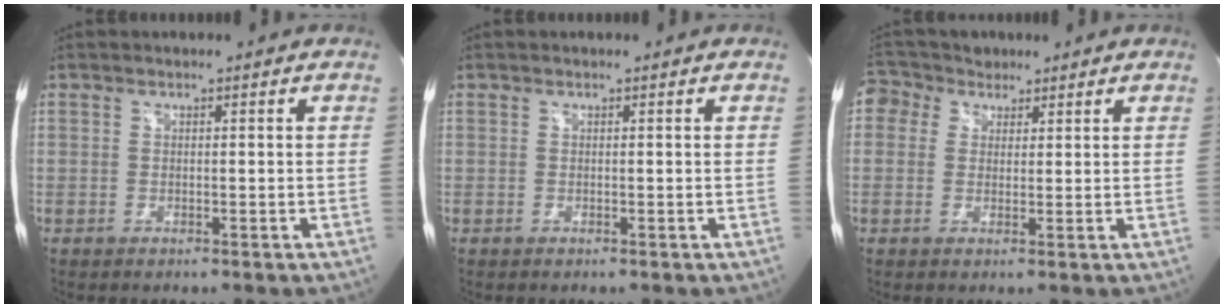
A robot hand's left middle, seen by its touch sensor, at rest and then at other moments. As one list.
[{"total": 0.0}, {"total": 4.8, "force": [2.6, 4.0, 0.4], "torque": [-0.016, 0.028, 0.050]}]